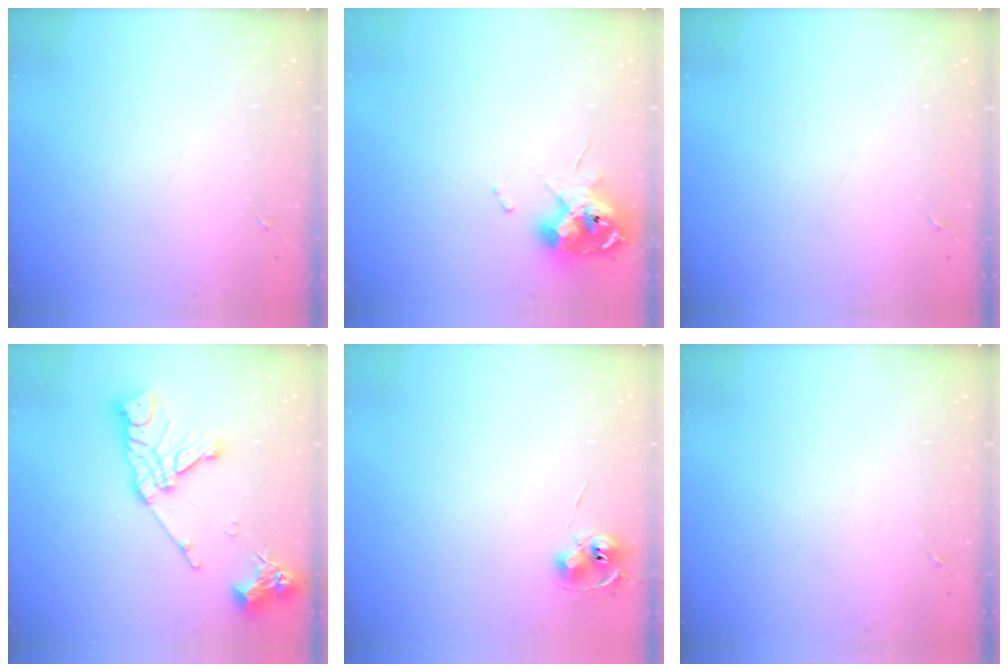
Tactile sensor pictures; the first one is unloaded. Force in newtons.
{"total": 11.9, "press": 11.8, "slide": 1.4}
{"total": 0.0}
{"total": 17.2, "press": 17.1, "slide": 1.8}
{"total": 7.5, "press": 7.5, "slide": 0.5}
{"total": 0.0}